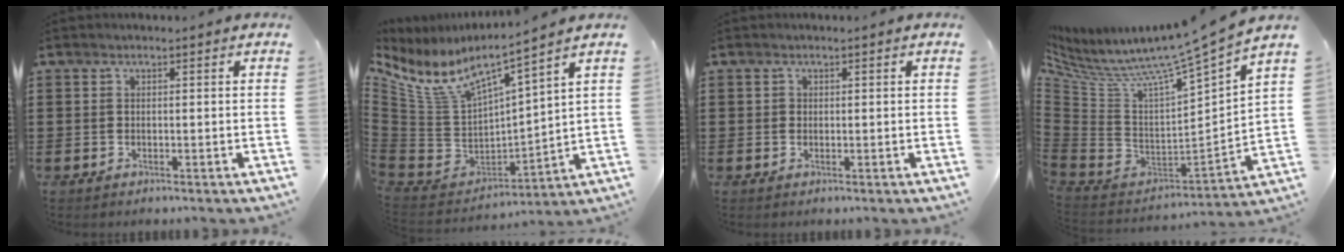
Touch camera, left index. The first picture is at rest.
{"total": 6.8, "force": [4.7, 1.9, 4.6], "torque": [-0.120, -0.046, 0.076]}
{"total": 0.7, "force": [0.3, 0.6, 0.2], "torque": [-0.005, 0.004, 0.005]}
{"total": 7.7, "force": [6.4, -0.3, 4.3], "torque": [-0.105, -0.067, 0.092]}